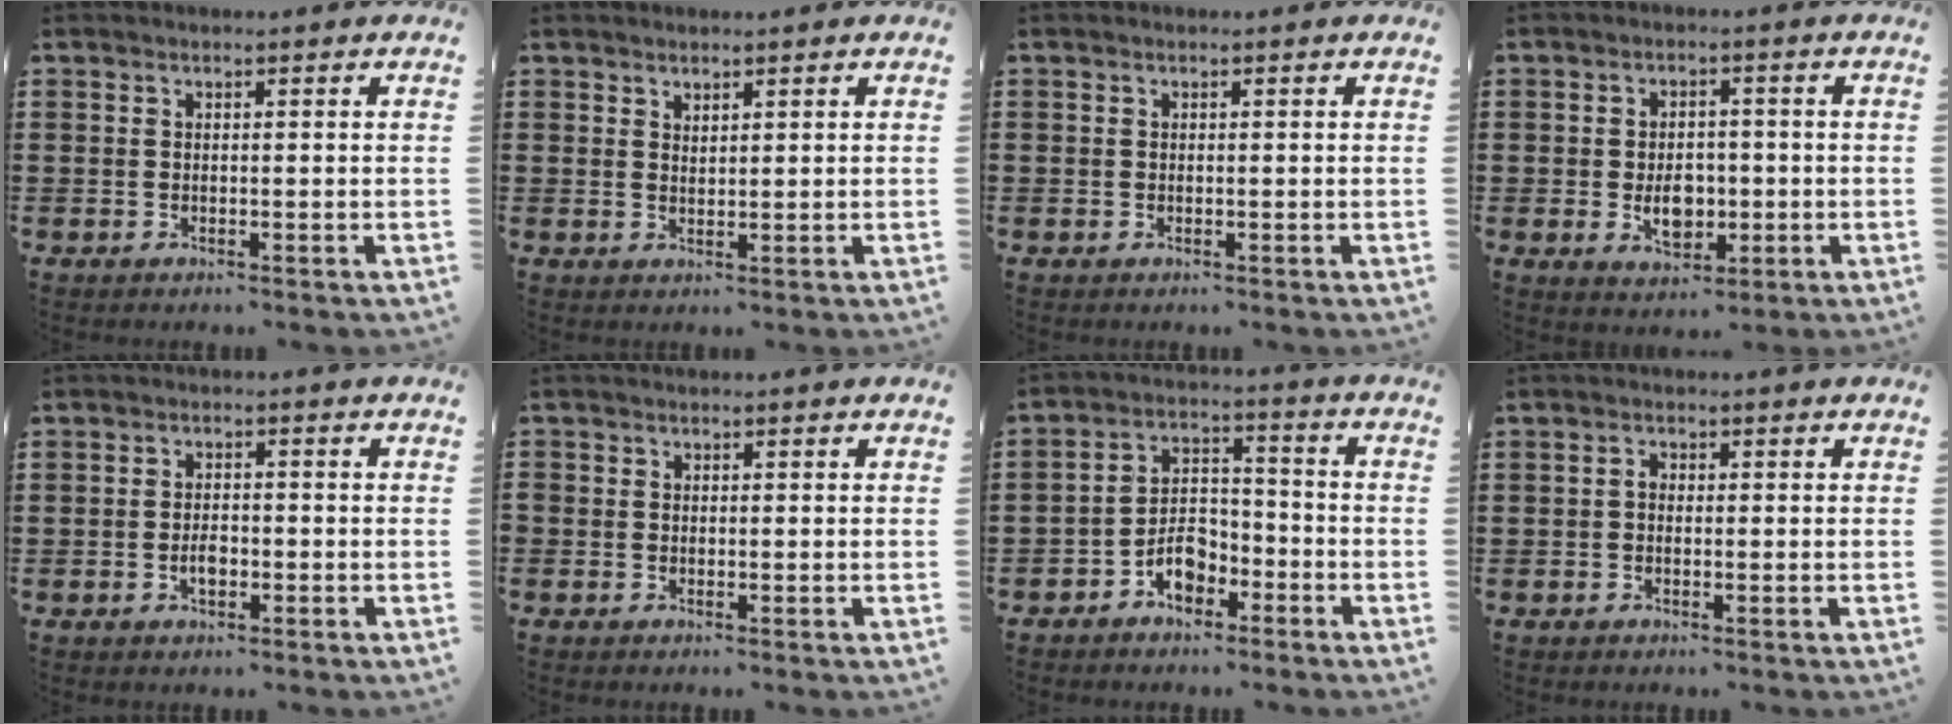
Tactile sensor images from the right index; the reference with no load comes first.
{"total": 1.3, "force": [1.2, 0.4, 0.0], "torque": [-0.002, 0.002, 0.024]}
{"total": 0.0}
{"total": 5.1, "force": [-0.9, 3.6, 3.6], "torque": [-0.047, -0.004, -0.020]}
{"total": 2.4, "force": [-0.8, 1.2, 1.8], "torque": [-0.037, 0.000, -0.014]}
{"total": 0.7, "force": [-0.3, 0.6, 0.2], "torque": [-0.004, 0.001, -0.006]}
{"total": 5.9, "force": [-3.6, 3.5, 3.0], "torque": [-0.059, 0.015, -0.068]}
{"total": 1.2, "force": [-0.4, 0.7, 0.9], "torque": [-0.019, 0.000, -0.007]}